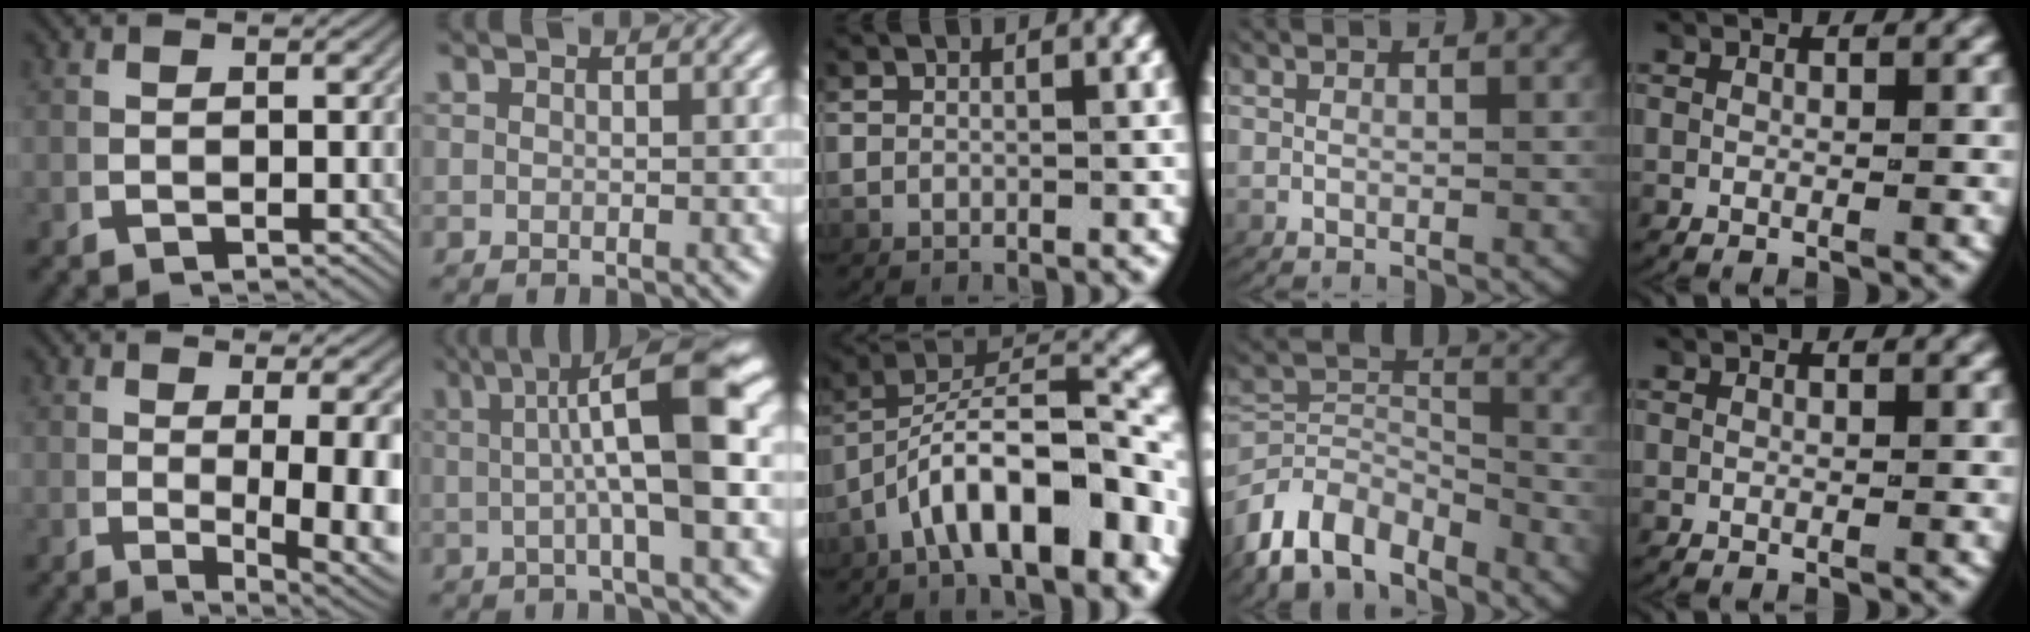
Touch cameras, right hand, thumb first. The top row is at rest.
{"thumb": {"total": 6.9, "force": [-0.6, 2.6, 6.4], "torque": [-0.092, -0.019, 0.003]}, "index": {"total": 9.9, "force": [2.2, 1.2, 9.5], "torque": [-0.117, 0.027, 0.025]}, "middle": {"total": 7.1, "force": [-1.7, 3.3, 6.1], "torque": [-0.106, -0.004, -0.020]}, "ring": {"total": 9.8, "force": [-5.3, 7.2, 4.1], "torque": [-0.085, -0.045, -0.083]}}